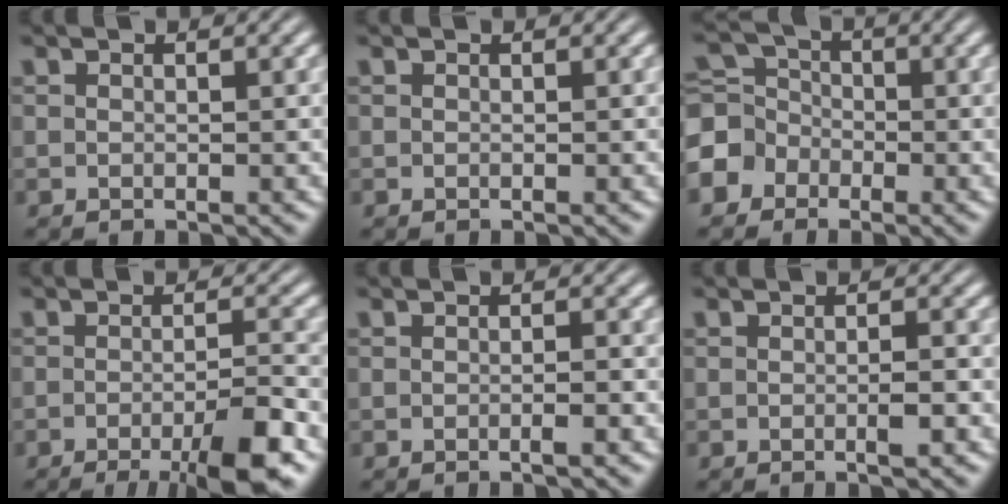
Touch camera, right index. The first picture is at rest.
{"total": 0.0}
{"total": 5.9, "force": [-1.1, 5.3, 2.4], "torque": [-0.045, -0.021, -0.019]}
{"total": 5.9, "force": [-3.7, 0.8, 4.5], "torque": [-0.050, -0.003, -0.059]}
{"total": 1.0, "force": [-0.7, 0.0, 0.7], "torque": [-0.008, 0.006, -0.017]}
{"total": 1.2, "force": [-0.7, 0.1, 1.0], "torque": [-0.011, 0.005, -0.015]}